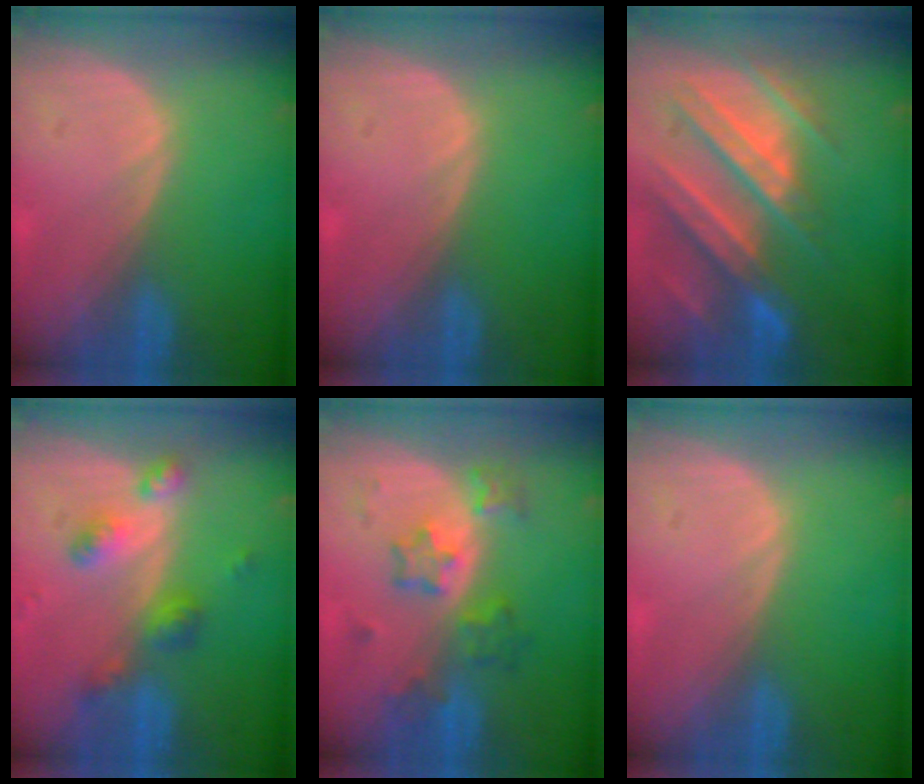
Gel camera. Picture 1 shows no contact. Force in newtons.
{"total": 0.0}
{"total": 11.1, "press": 9.8, "slide": 5.2}
{"total": 6.0, "press": 5.2, "slide": 2.9}
{"total": 6.1, "press": 5.9, "slide": 1.2}
{"total": 0.0}